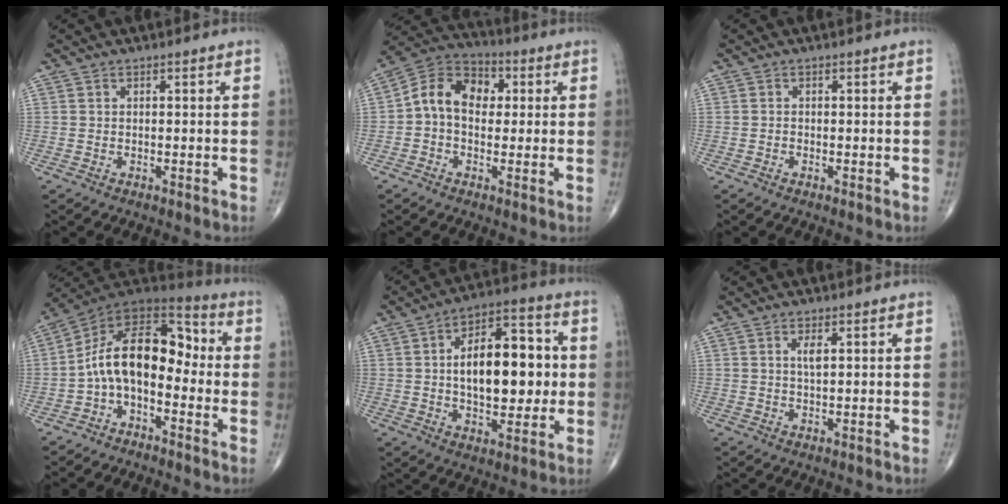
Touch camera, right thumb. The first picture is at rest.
{"total": 11.0, "force": [1.0, 7.9, 7.6], "torque": [-0.106, 0.032, 0.004]}
{"total": 0.0}
{"total": 14.3, "force": [-2.2, 8.3, 11.4], "torque": [-0.165, 0.080, -0.054]}
{"total": 17.7, "force": [0.9, 9.3, 15.0], "torque": [-0.199, 0.022, 0.014]}
{"total": 2.2, "force": [0.8, 0.7, 1.9], "torque": [-0.038, -0.004, 0.016]}